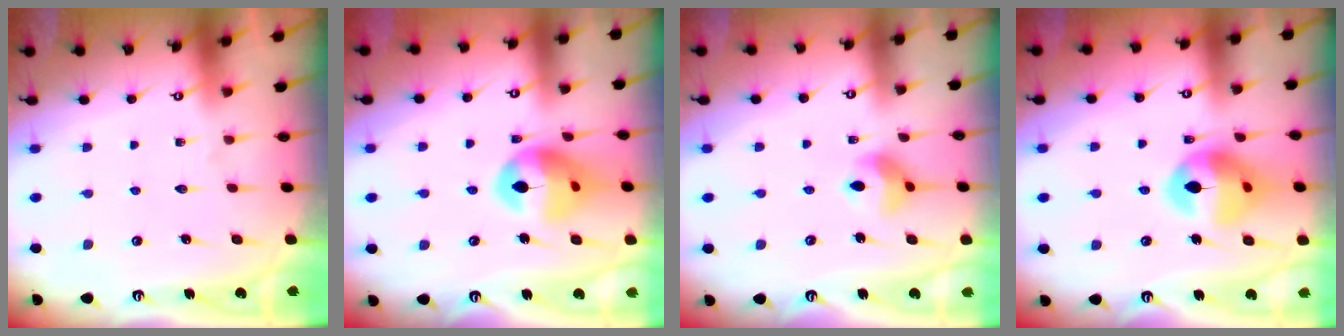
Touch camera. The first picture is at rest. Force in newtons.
{"total": 14.0, "press": 13.9, "slide": 1.5}
{"total": 8.5, "press": 8.4, "slide": 1.0}
{"total": 15.0, "press": 14.9, "slide": 1.7}